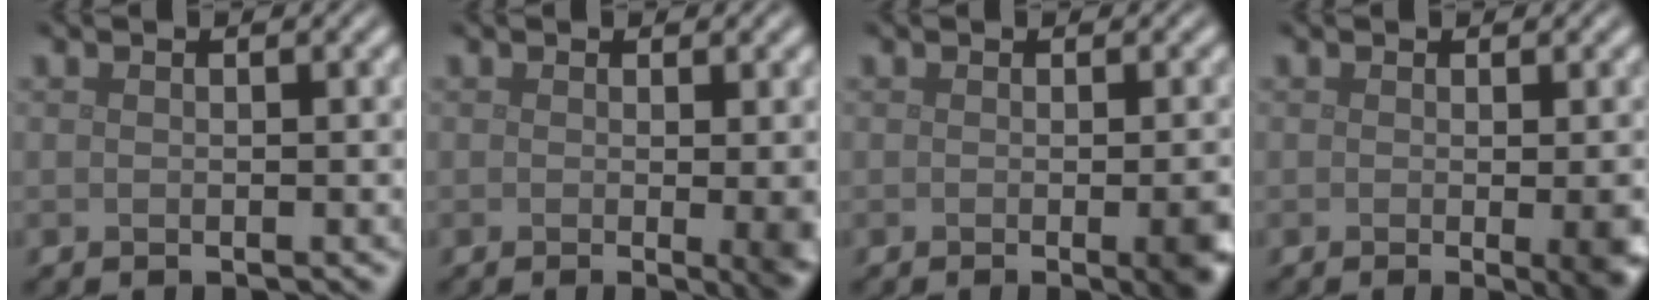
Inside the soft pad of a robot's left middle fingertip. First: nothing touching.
{"total": 5.0, "force": [-0.4, 1.8, 4.7], "torque": [-0.038, -0.009, -0.003]}
{"total": 4.4, "force": [-1.0, 1.5, 4.1], "torque": [-0.038, -0.006, -0.008]}
{"total": 4.0, "force": [-0.7, 1.2, 3.8], "torque": [-0.039, -0.008, -0.008]}